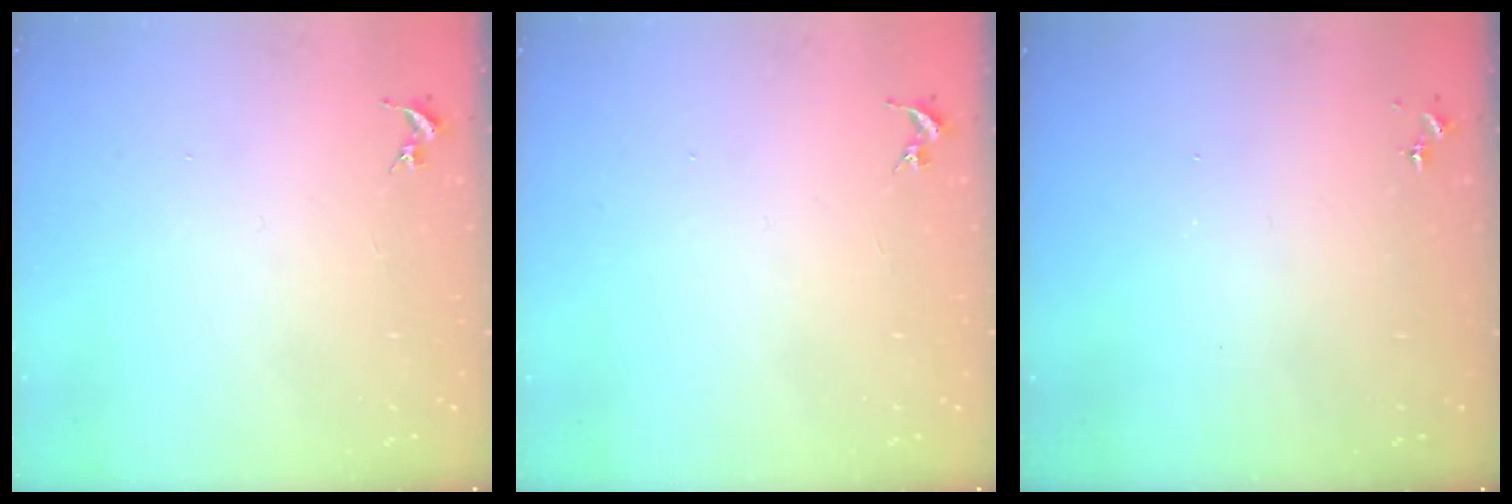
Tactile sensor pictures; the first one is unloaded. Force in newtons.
{"total": 0.0}
{"total": 0.0}